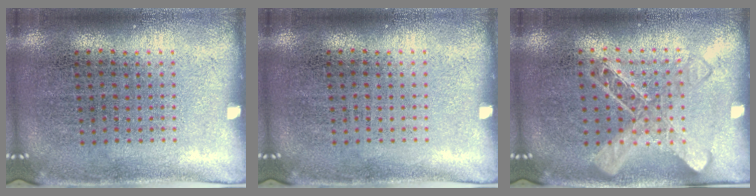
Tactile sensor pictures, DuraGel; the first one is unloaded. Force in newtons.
{"total": 0.0}
{"total": 1.5, "press": 1.5, "slide": 0.3}